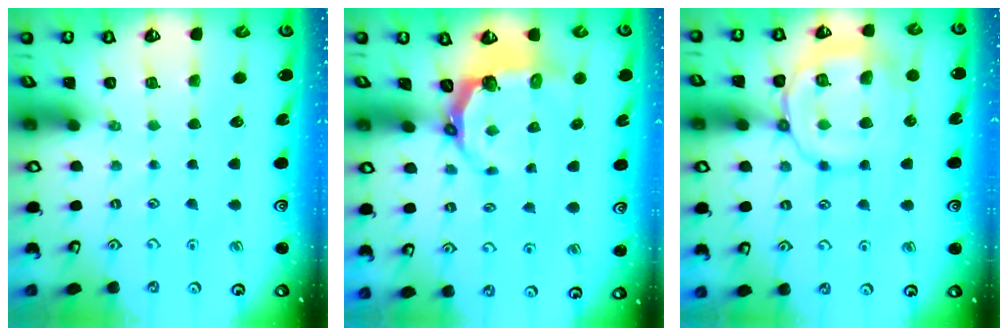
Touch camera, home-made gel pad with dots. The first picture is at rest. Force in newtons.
{"total": 5.7, "press": 4.3, "slide": 3.8}
{"total": 13.6, "press": 13.6, "slide": 1.3}